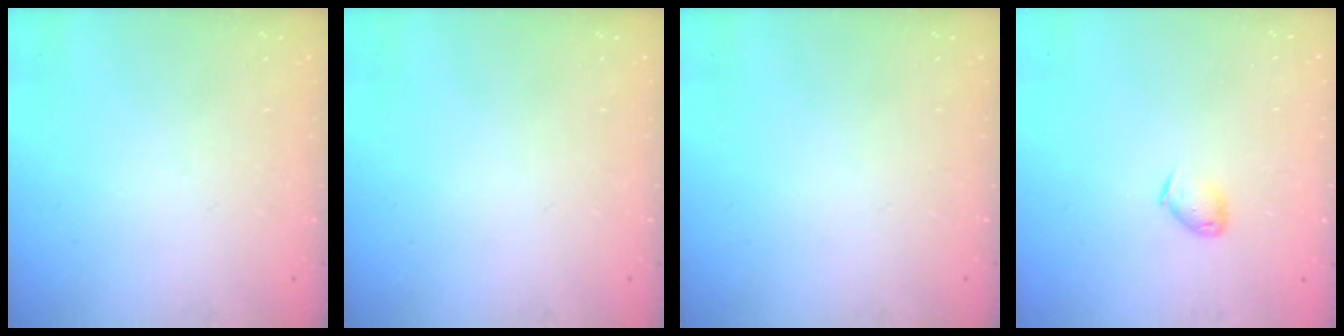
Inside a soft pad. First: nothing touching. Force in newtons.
{"total": 0.0}
{"total": 0.0}
{"total": 4.4, "press": 4.3, "slide": 0.9}